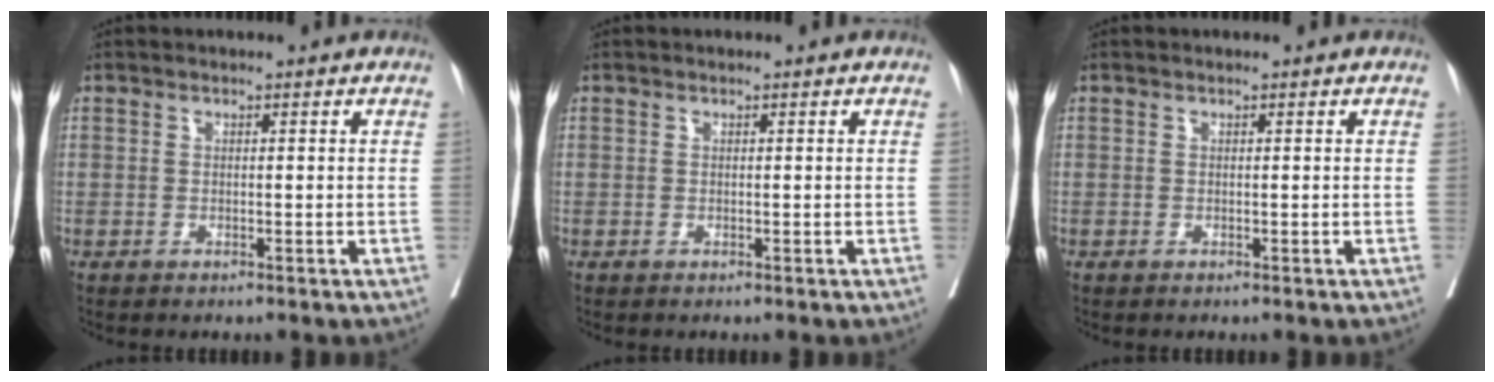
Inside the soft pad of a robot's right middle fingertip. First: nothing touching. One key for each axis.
{"total": 0.0}
{"total": 0.0}